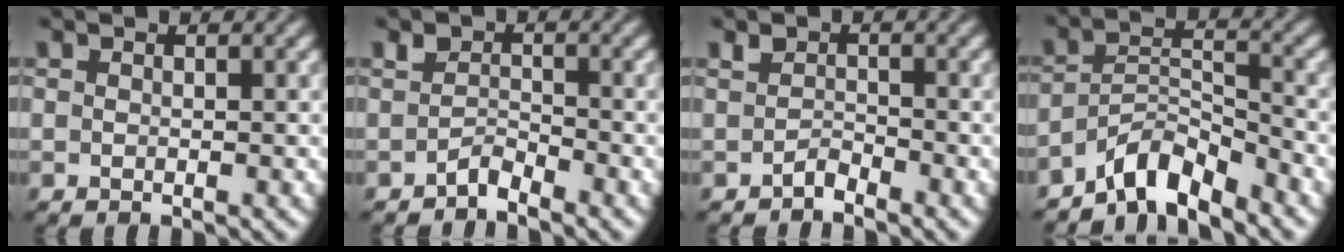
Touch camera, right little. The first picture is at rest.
{"total": 1.8, "force": [-1.8, -0.1, 0.0], "torque": [0.009, -0.007, -0.030]}
{"total": 1.4, "force": [-1.3, -0.4, -0.2], "torque": [0.011, -0.007, -0.020]}
{"total": 6.9, "force": [-4.9, 3.3, 3.5], "torque": [-0.049, -0.024, -0.075]}